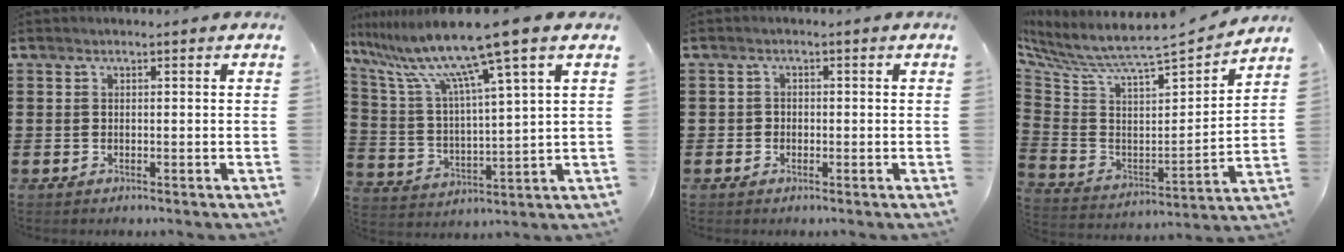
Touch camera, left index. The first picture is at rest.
{"total": 12.1, "force": [9.1, -0.3, 8.0], "torque": [-0.189, -0.049, 0.143]}
{"total": 1.0, "force": [-0.4, 0.9, 0.2], "torque": [-0.008, 0.003, -0.009]}
{"total": 5.1, "force": [4.6, 0.7, 2.2], "torque": [-0.071, -0.056, 0.066]}